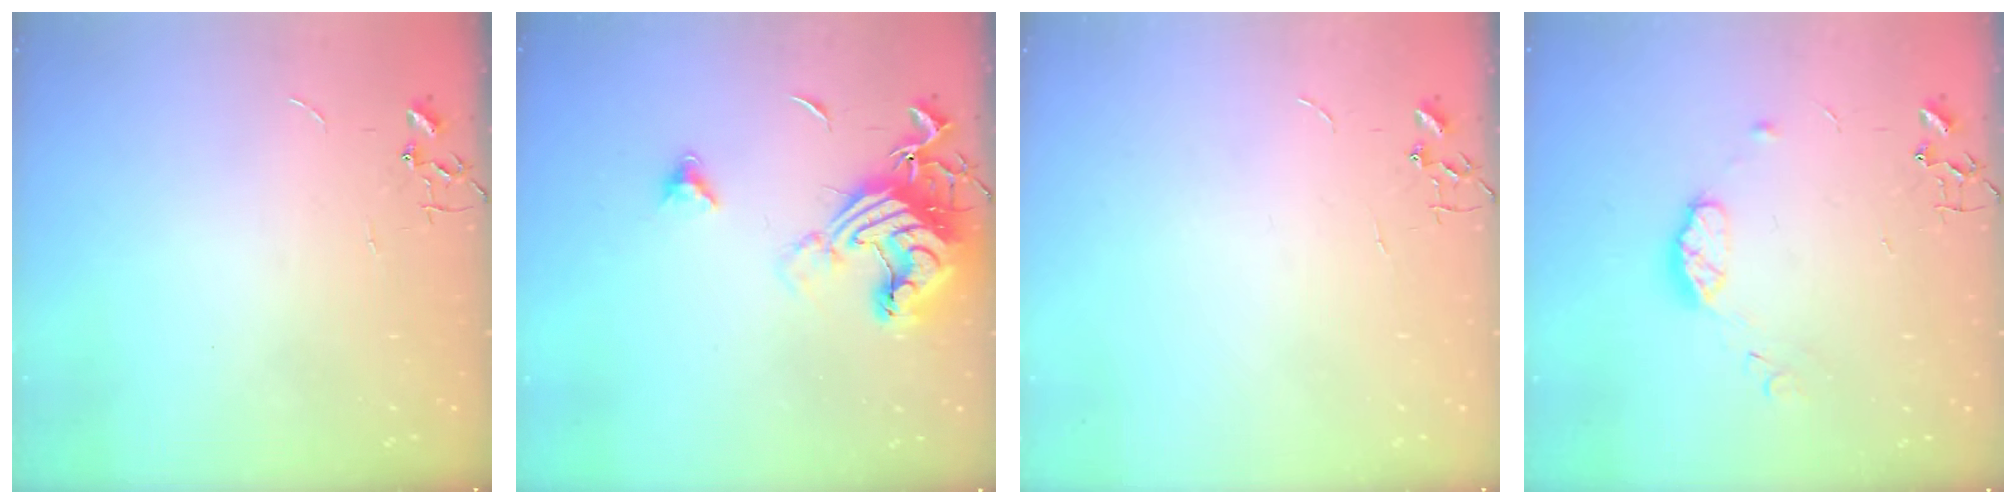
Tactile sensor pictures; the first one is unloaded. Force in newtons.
{"total": 16.2, "press": 16.1, "slide": 2.0}
{"total": 0.0}
{"total": 7.8, "press": 7.8, "slide": 0.6}